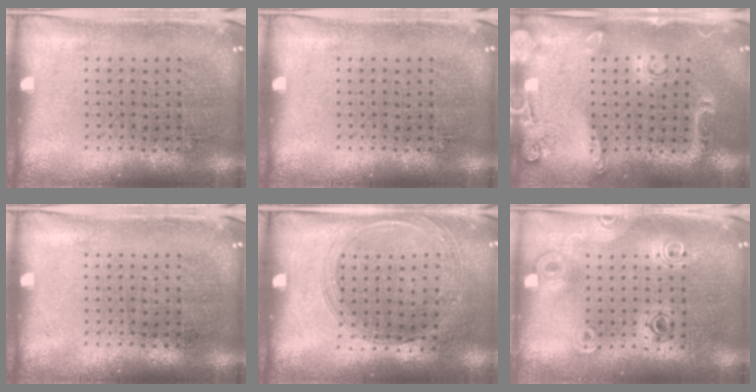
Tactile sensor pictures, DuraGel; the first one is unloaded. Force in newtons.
{"total": 0.0}
{"total": 1.6, "press": 1.2, "slide": 1.1}
{"total": 0.0}
{"total": 1.3, "press": 1.2, "slide": 0.5}
{"total": 0.9, "press": 0.9, "slide": 0.2}